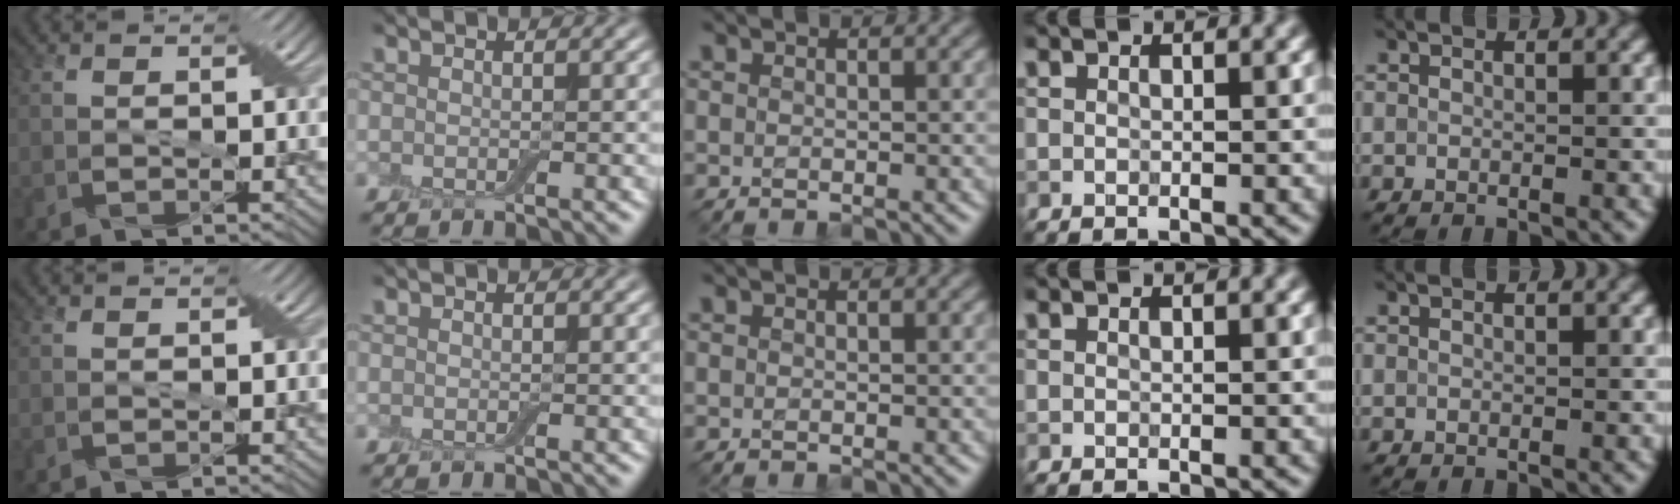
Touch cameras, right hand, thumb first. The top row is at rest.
{}